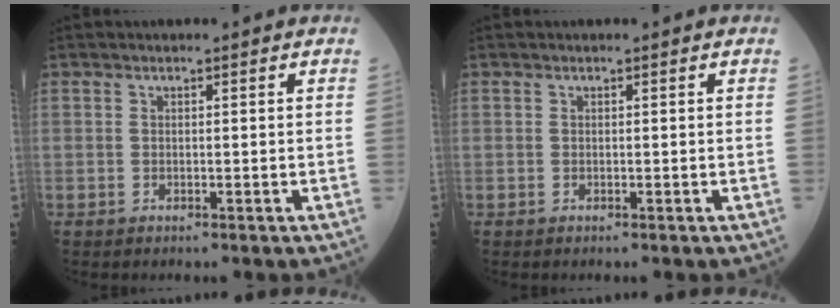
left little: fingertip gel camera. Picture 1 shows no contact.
{"total": 0.0}